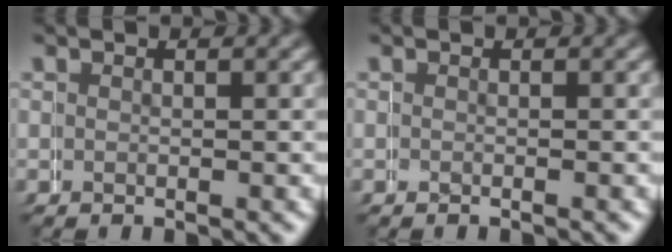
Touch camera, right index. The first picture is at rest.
{"total": 0.5, "force": [0.0, -0.5, -0.3], "torque": [0.007, 0.002, -0.001]}